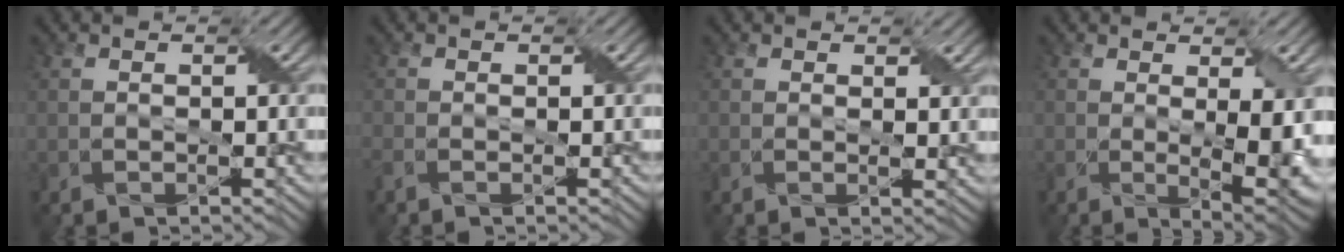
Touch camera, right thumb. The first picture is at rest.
{"total": 1.4, "force": [-0.9, 0.6, 0.8], "torque": [-0.025, -0.003, -0.022]}
{"total": 1.7, "force": [1.0, 0.7, 1.3], "torque": [-0.024, -0.004, 0.017]}
{"total": 6.3, "force": [0.0, 2.2, 5.9], "torque": [-0.098, -0.018, 0.012]}